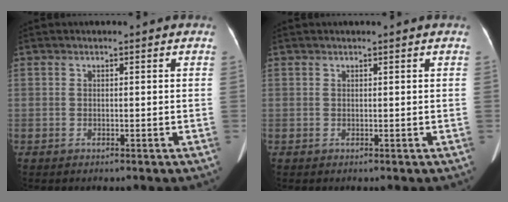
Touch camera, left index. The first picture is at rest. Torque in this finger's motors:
{"motor_torque": [-0.16, -0.17, 0.07, -0.01]}